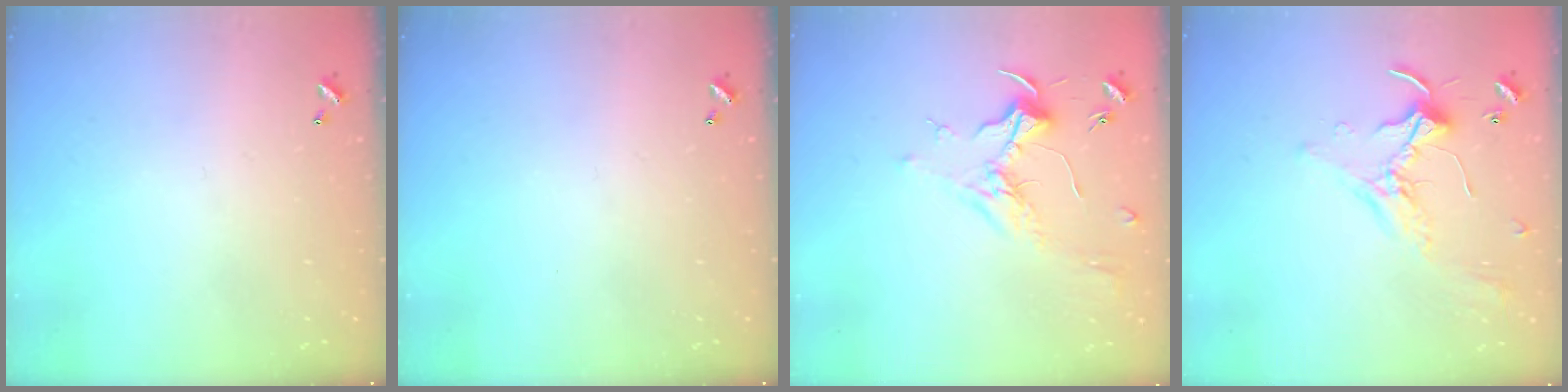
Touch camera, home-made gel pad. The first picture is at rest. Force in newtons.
{"total": 0.0}
{"total": 1.7, "press": 1.5, "slide": 0.8}
{"total": 1.7, "press": 1.6, "slide": 0.2}